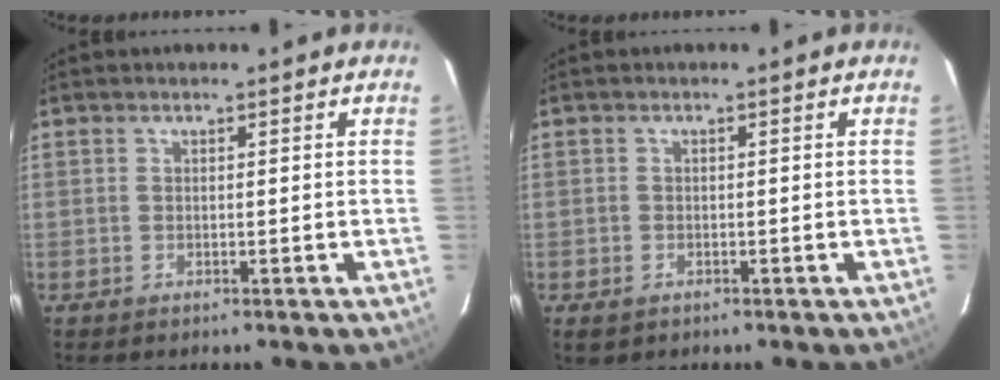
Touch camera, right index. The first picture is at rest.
{"total": 2.0, "force": [-1.0, 1.5, 0.8], "torque": [-0.016, -0.003, -0.015]}